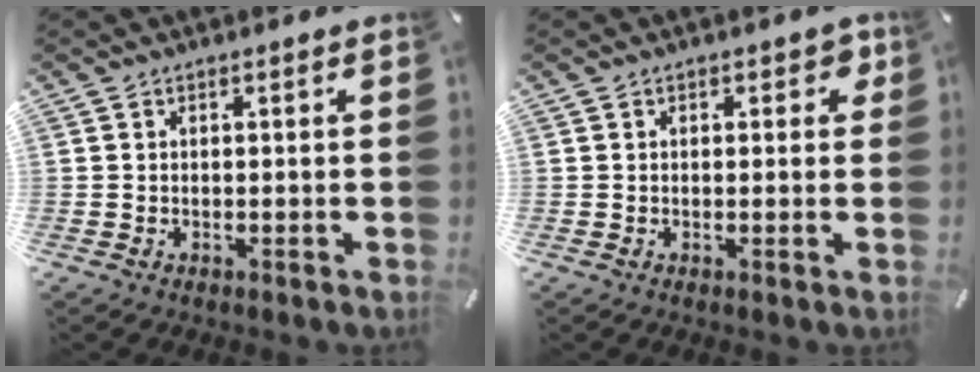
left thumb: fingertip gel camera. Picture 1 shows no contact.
{"total": 2.2, "force": [0.6, 1.4, 1.5], "torque": [-0.008, -0.001, 0.004]}